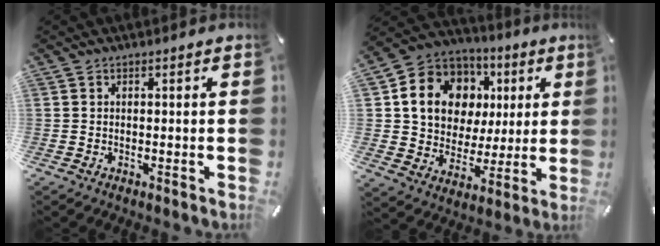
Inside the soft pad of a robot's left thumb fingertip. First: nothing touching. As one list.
[{"total": 15.2, "force": [4.3, 12.8, 6.9], "torque": [-0.128, -0.015, 0.089]}]